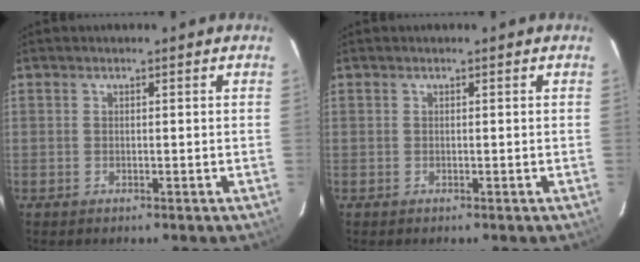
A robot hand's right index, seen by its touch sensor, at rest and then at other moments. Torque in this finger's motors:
{"motor_torque": [0.00, 0.00, 0.00, 0.00]}